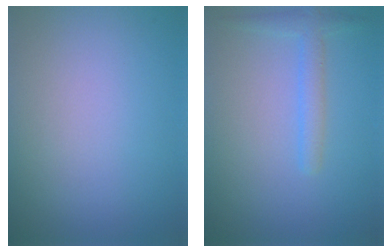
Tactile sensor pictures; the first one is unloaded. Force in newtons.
{"total": 1.4, "press": 1.4, "slide": 0.1}